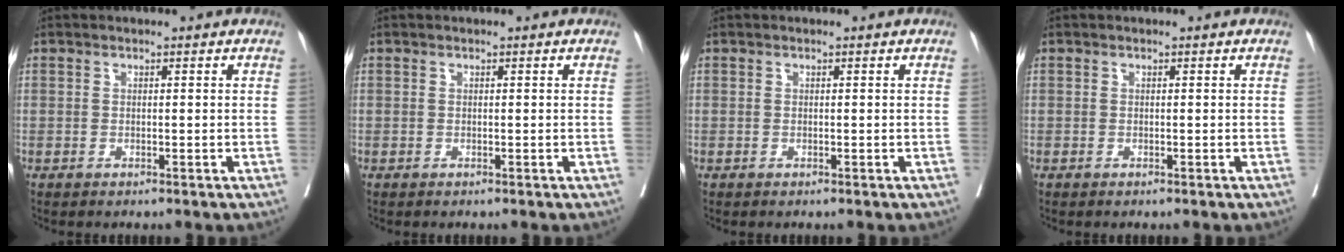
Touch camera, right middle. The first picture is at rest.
{"total": 0.0}
{"total": 0.0}
{"total": 0.0}